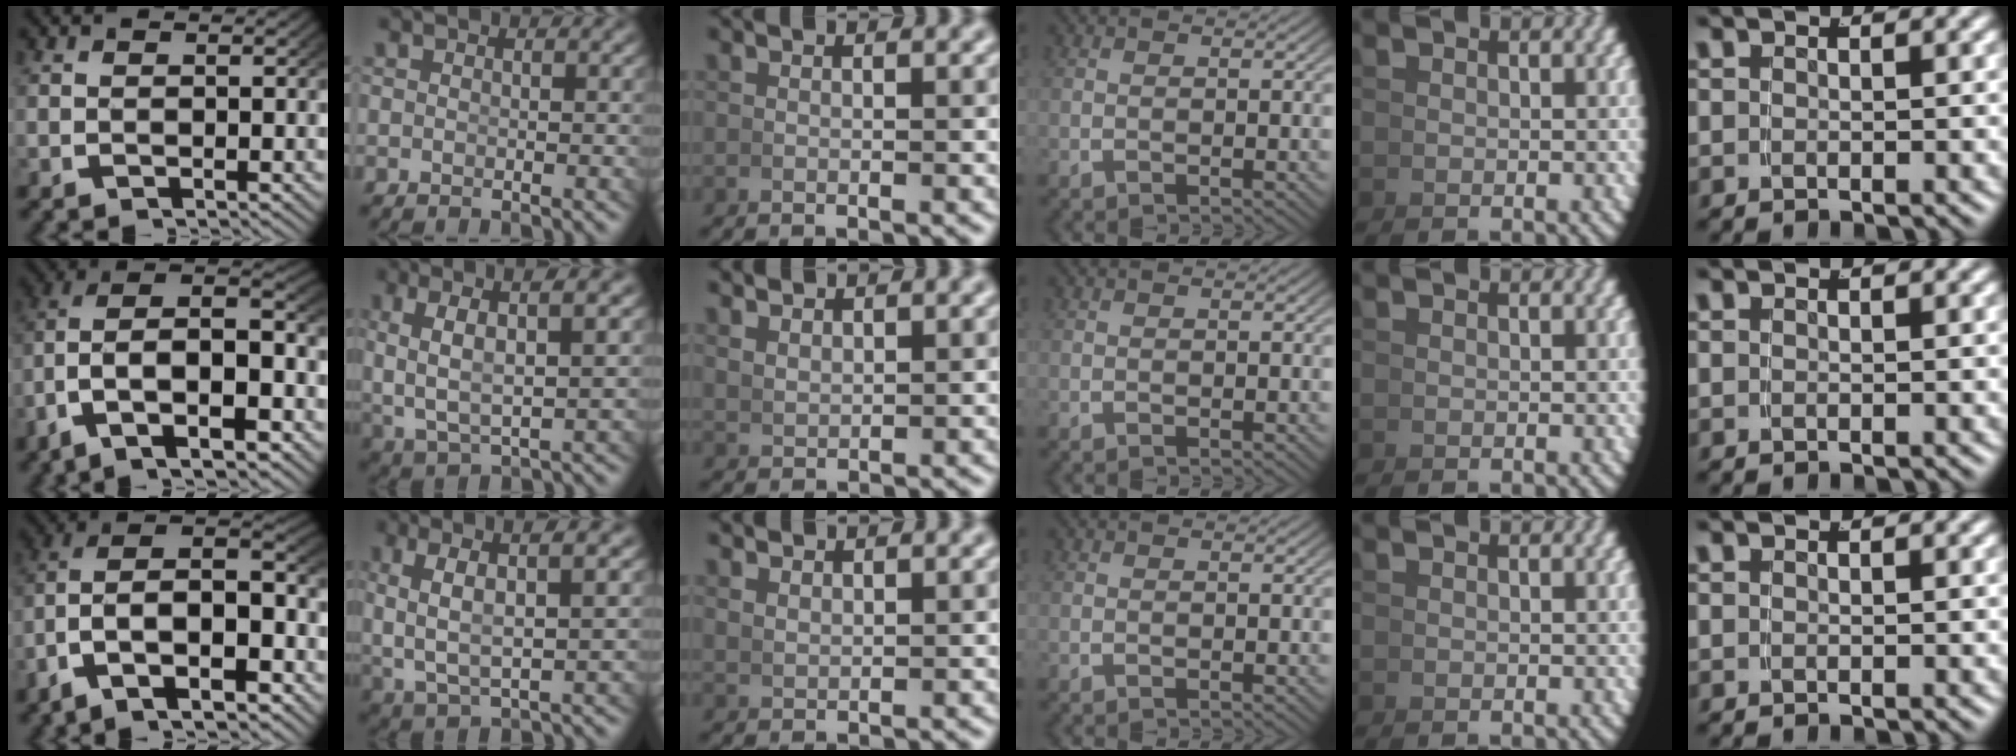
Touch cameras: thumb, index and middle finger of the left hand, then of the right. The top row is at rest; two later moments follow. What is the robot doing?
{"motion": "lift_and_place", "object": "hoodie"}